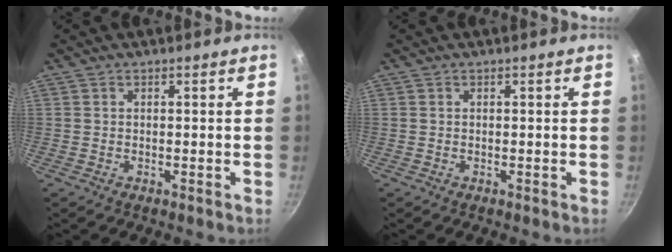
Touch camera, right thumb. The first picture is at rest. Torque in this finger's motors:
{"motor_torque": [-0.13, -0.13, 0.03, -0.21, 0.00]}